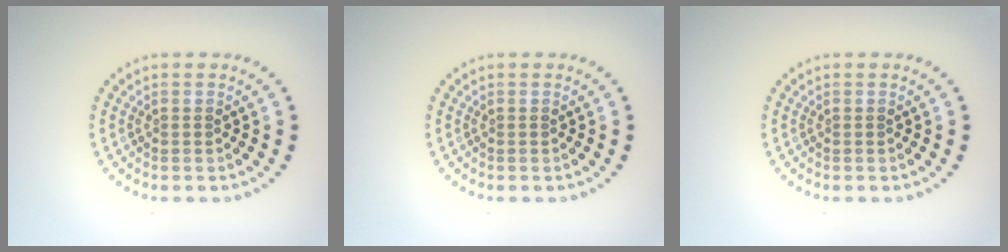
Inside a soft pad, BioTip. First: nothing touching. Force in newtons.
{"total": 0.0}
{"total": 0.0}